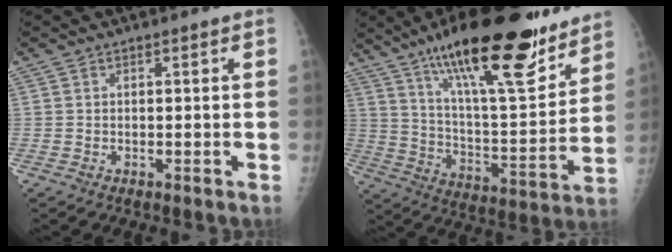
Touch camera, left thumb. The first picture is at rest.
{"total": 26.2, "force": [17.9, 7.0, 17.9], "torque": [-0.257, -0.072, 0.294]}